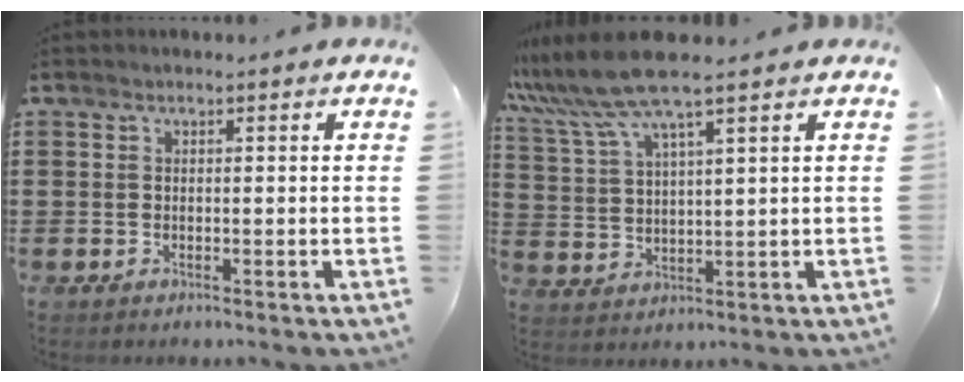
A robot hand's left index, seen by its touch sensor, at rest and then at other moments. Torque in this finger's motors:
{"motor_torque": [0.86, -1.28, 1.03, 0.21]}